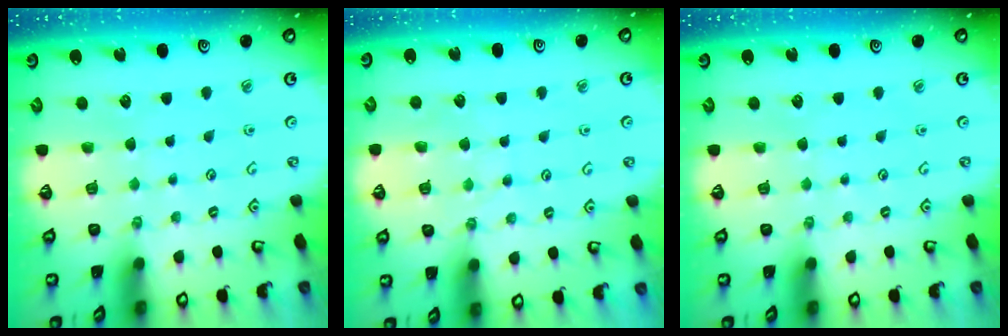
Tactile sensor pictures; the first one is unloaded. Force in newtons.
{"total": 4.4, "press": 4.3, "slide": 0.7}
{"total": 0.0}